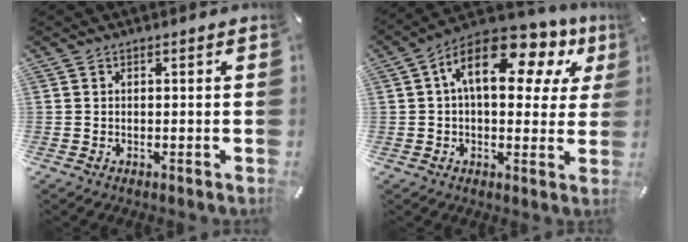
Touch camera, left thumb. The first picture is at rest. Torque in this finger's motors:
{"motor_torque": [0.60, 0.87, 2.07, -0.70, 0.53]}